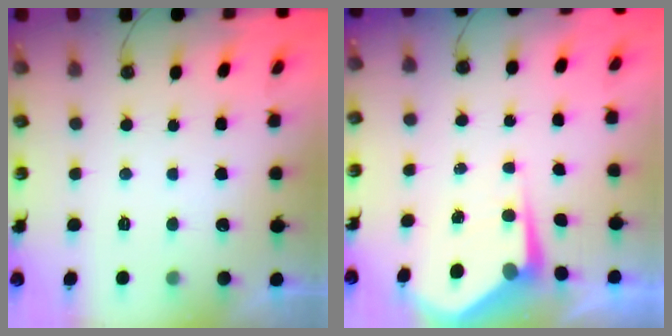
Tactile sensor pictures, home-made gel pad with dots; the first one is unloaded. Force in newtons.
{"total": 5.2, "press": 5.2, "slide": 0.6}